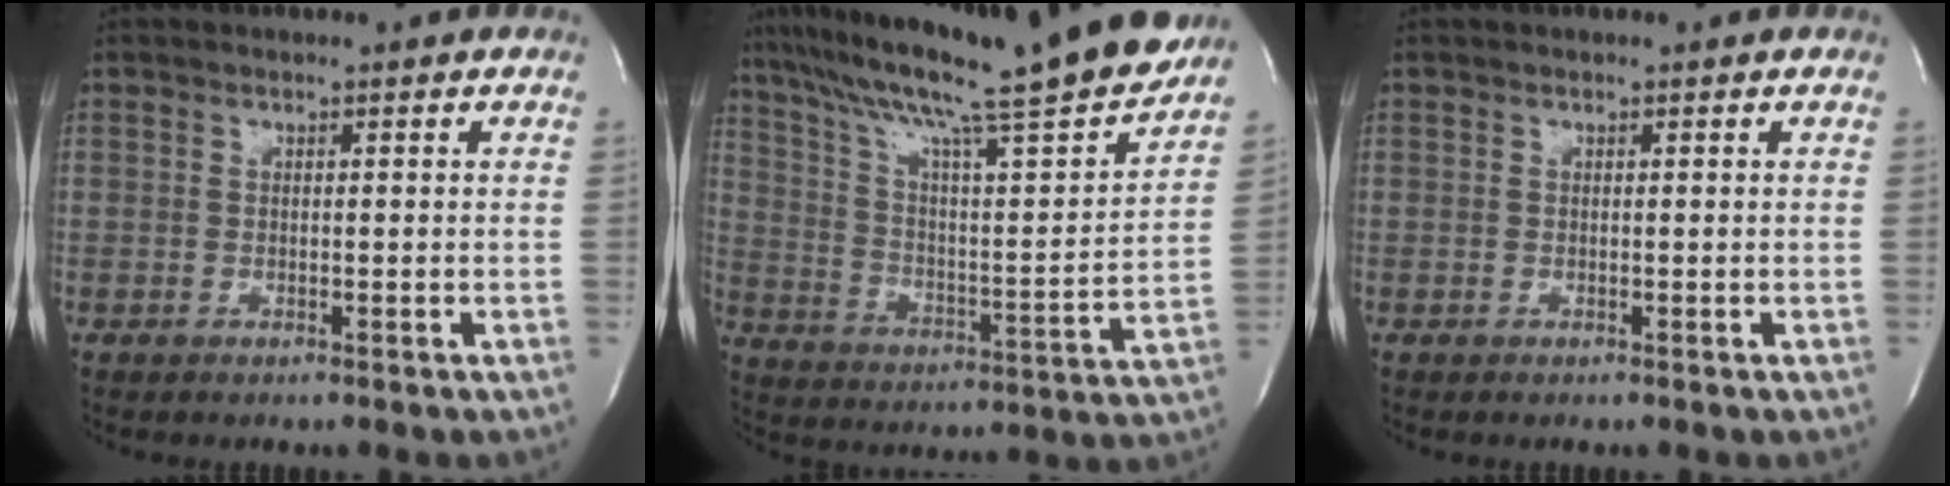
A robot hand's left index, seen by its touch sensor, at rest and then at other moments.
{"total": 25.8, "force": [21.4, 1.1, 14.3], "torque": [-0.248, -0.027, 0.316]}
{"total": 0.0}